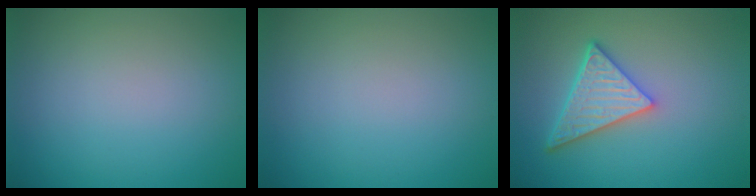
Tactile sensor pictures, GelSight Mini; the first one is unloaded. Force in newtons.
{"total": 0.0}
{"total": 4.8, "press": 4.2, "slide": 2.4}